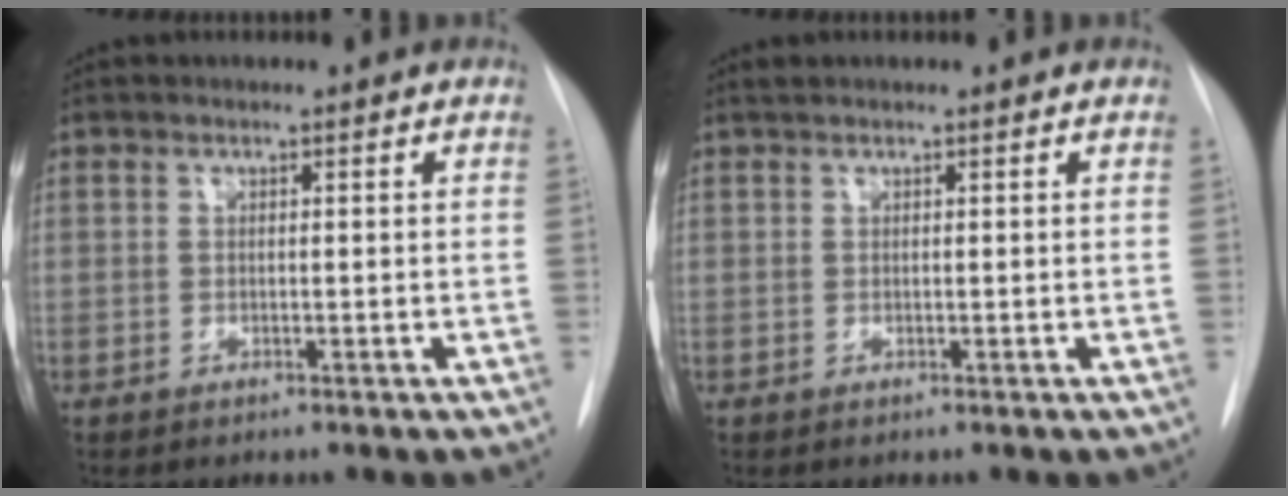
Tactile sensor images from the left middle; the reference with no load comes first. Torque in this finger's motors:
{"motor_torque": [0.18, -0.17, -0.04, -0.01]}